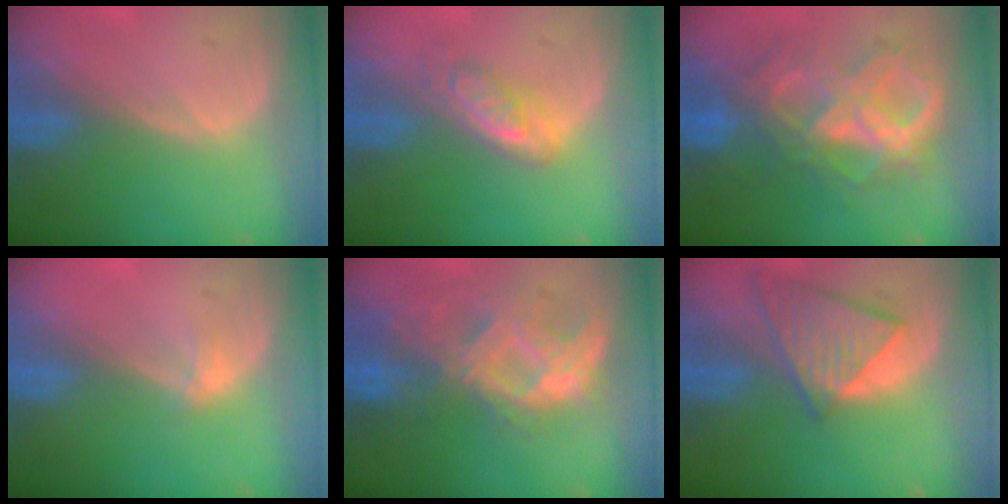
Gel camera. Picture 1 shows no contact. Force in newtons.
{"total": 4.8, "press": 4.5, "slide": 1.5}
{"total": 10.6, "press": 10.6, "slide": 1.2}
{"total": 1.3, "press": 0.9, "slide": 0.9}
{"total": 9.3, "press": 8.8, "slide": 2.9}
{"total": 8.2, "press": 7.3, "slide": 3.8}